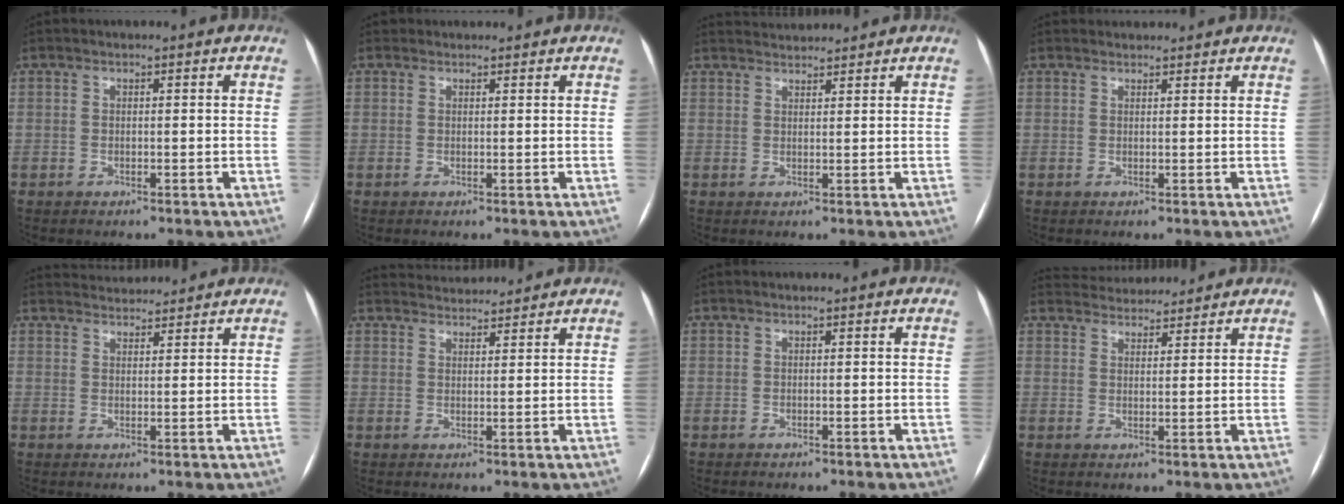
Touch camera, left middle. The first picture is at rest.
{"total": 0.8, "force": [0.7, 0.4, -0.1], "torque": [-0.002, 0.008, 0.011]}
{"total": 4.1, "force": [4.1, 0.2, 0.2], "torque": [-0.010, 0.027, 0.068]}
{"total": 2.7, "force": [2.6, 0.7, 0.2], "torque": [-0.004, 0.024, 0.036]}
{"total": 5.5, "force": [5.4, 0.6, 0.5], "torque": [-0.013, 0.026, 0.080]}
{"total": 6.0, "force": [5.9, 0.7, 0.7], "torque": [-0.015, 0.025, 0.086]}
{"total": 0.0}
{"total": 8.0, "force": [7.8, 1.6, 1.2], "torque": [-0.022, 0.024, 0.113]}